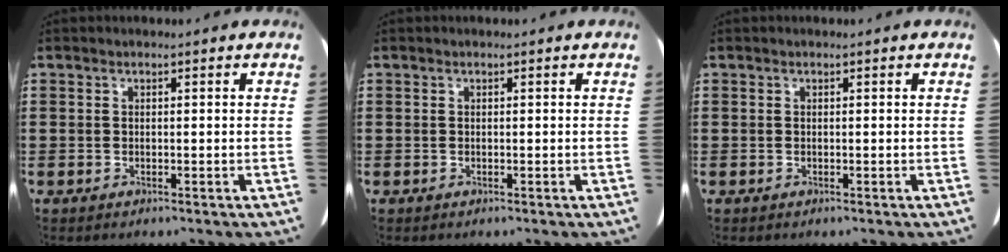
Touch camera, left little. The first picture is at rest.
{"total": 0.0}
{"total": 0.0}